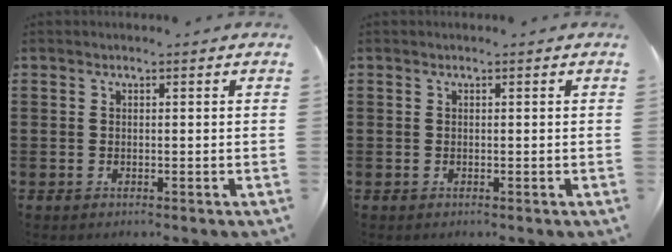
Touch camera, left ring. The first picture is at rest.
{"total": 0.0}